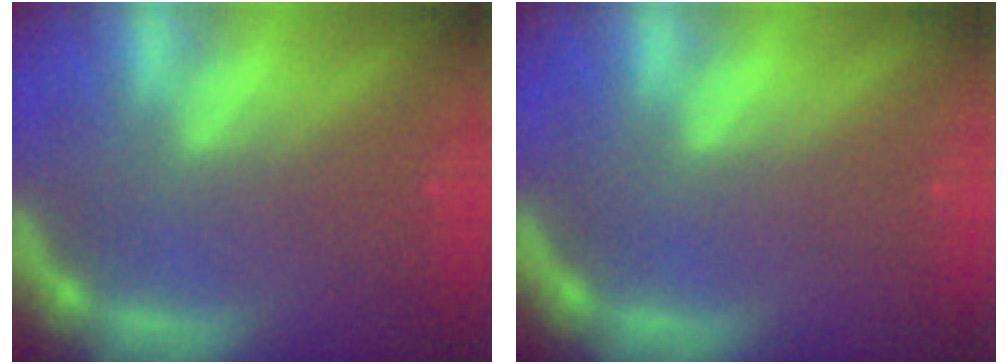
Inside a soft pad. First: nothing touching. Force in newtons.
{"total": 0.0}